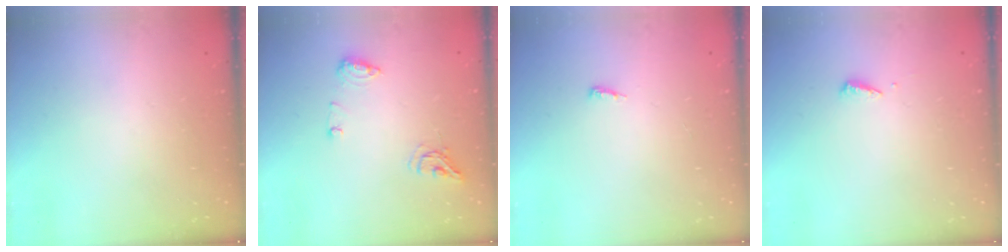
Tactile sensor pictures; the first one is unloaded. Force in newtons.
{"total": 8.8, "press": 8.8, "slide": 0.5}
{"total": 4.6, "press": 4.5, "slide": 0.9}
{"total": 2.5, "press": 2.5, "slide": 0.1}